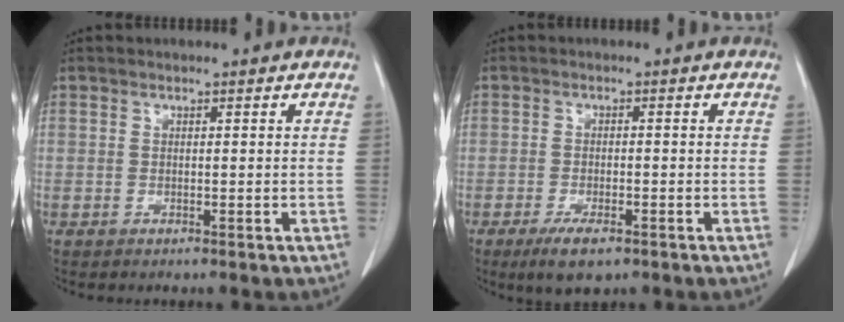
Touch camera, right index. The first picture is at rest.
{"total": 4.6, "force": [-2.9, 1.6, 3.2], "torque": [-0.060, -0.006, -0.043]}